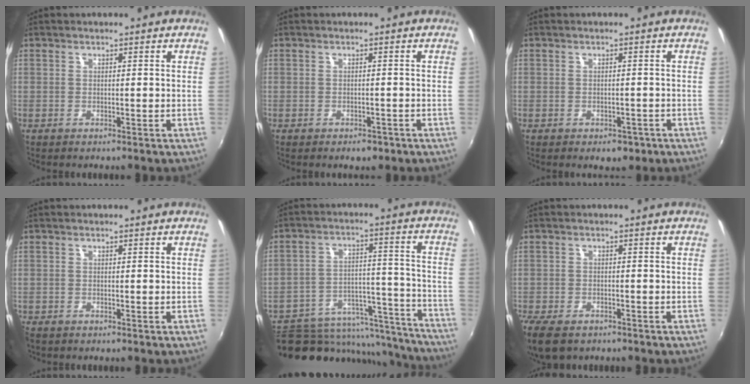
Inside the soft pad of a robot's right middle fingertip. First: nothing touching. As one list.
[{"total": 3.0, "force": [-2.0, 1.7, 1.4], "torque": [-0.028, -0.010, -0.025]}, {"total": 4.1, "force": [-2.4, 2.5, 2.1], "torque": [-0.039, -0.014, -0.027]}, {"total": 0.8, "force": [-0.7, 0.4, 0.1], "torque": [-0.006, -0.003, -0.015]}, {"total": 20.6, "force": [-16.2, 10.4, 7.4], "torque": [-0.131, 0.044, -0.192]}, {"total": 7.8, "force": [-5.7, 3.7, 3.9], "torque": [-0.107, -0.031, -0.107]}]